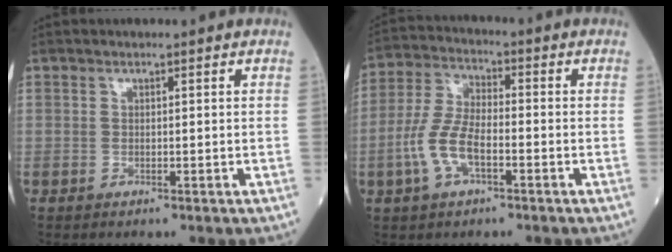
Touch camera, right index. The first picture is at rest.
{"total": 8.1, "force": [-2.7, 3.3, 6.9], "torque": [-0.161, 0.007, -0.053]}